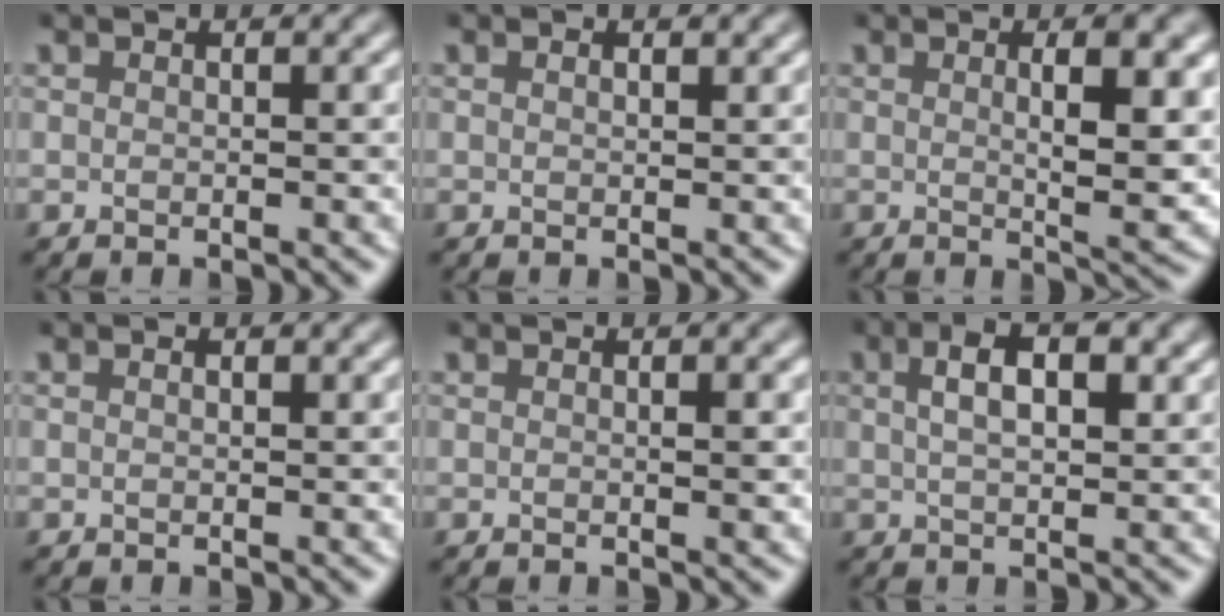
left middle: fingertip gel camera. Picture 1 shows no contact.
{"total": 0.9, "force": [0.6, 0.3, 0.6], "torque": [-0.012, 0.000, 0.009]}
{"total": 5.9, "force": [1.1, 1.5, 5.5], "torque": [-0.069, -0.001, 0.019]}
{"total": 0.5, "force": [0.3, 0.2, 0.3], "torque": [-0.007, 0.002, 0.005]}
{"total": 0.8, "force": [0.1, 0.1, 0.8], "torque": [-0.010, 0.000, 0.001]}
{"total": 4.6, "force": [1.6, 1.9, 3.8], "torque": [-0.067, 0.011, 0.025]}